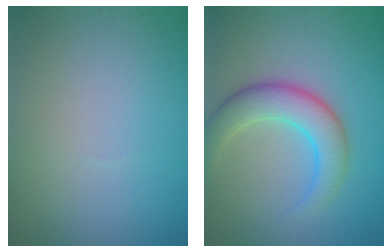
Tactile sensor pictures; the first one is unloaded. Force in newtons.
{"total": 5.2, "press": 5.2, "slide": 0.1}